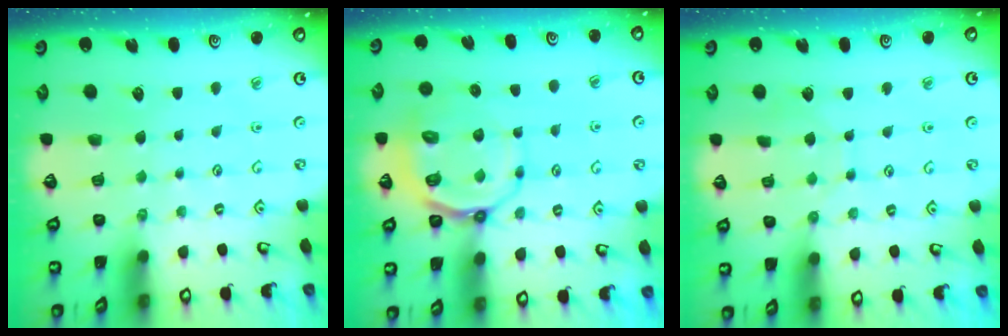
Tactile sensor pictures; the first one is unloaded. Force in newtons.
{"total": 8.8, "press": 8.3, "slide": 3.0}
{"total": 4.3, "press": 4.3, "slide": 0.2}